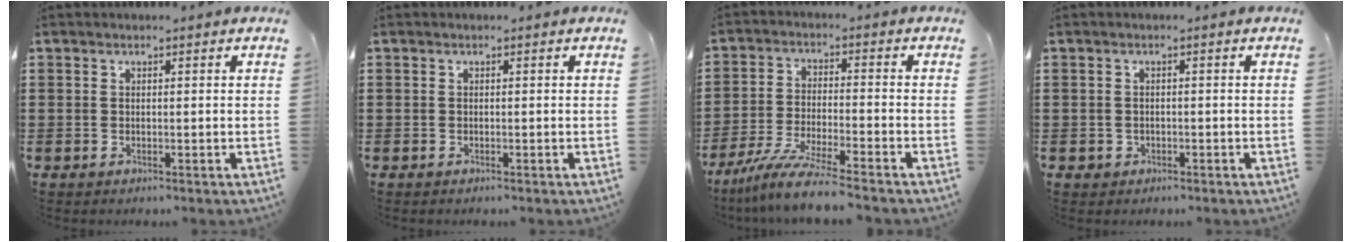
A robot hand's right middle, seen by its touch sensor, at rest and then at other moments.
{"total": 0.0}
{"total": 7.7, "force": [-6.7, -0.4, 3.8], "torque": [-0.081, -0.015, -0.129]}
{"total": 0.8, "force": [-0.3, 0.7, 0.1], "torque": [-0.004, 0.005, -0.010]}